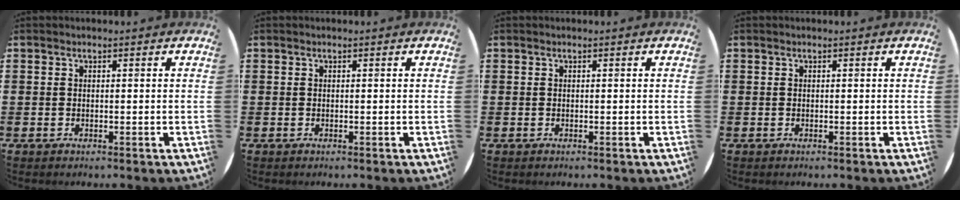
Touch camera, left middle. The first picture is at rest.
{"total": 0.0}
{"total": 0.0}
{"total": 0.0}